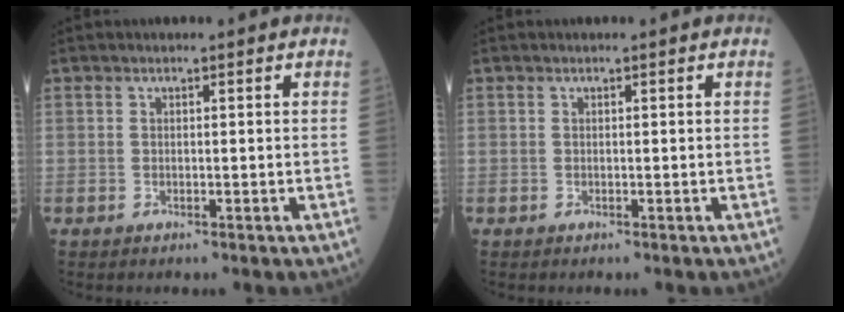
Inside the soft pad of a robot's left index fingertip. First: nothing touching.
{"total": 0.0}